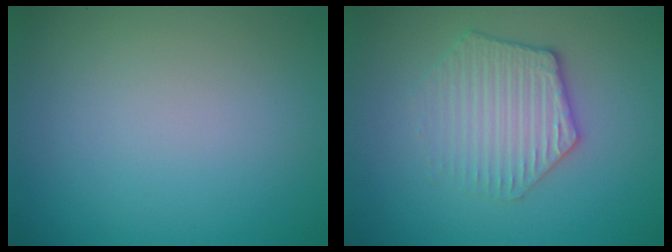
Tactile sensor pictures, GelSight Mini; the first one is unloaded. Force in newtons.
{"total": 3.3, "press": 3.2, "slide": 1.0}